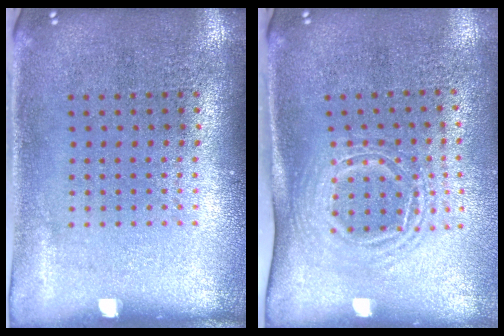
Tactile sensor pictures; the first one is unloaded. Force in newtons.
{"total": 1.7, "press": 1.2, "slide": 1.1}